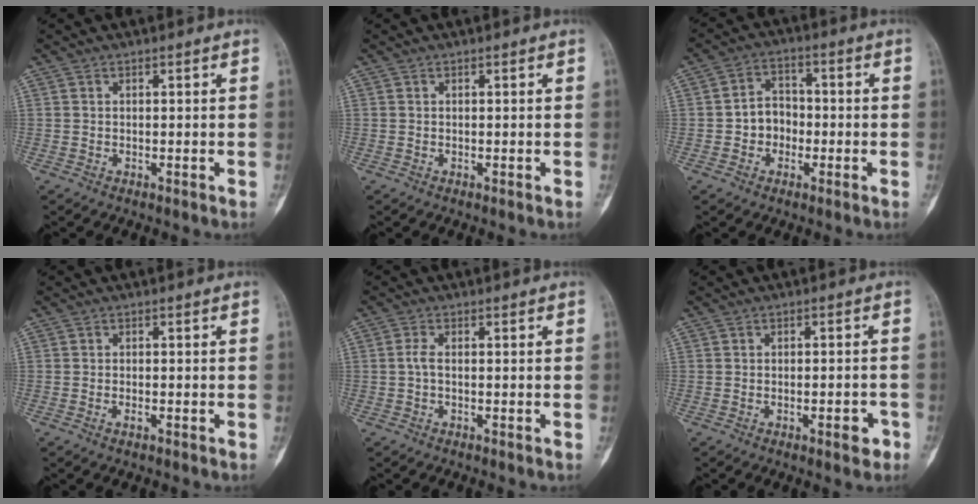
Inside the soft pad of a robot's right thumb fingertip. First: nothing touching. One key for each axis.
{"total": 0.0}
{"total": 6.1, "fx": -1.3, "fy": 5.1, "fz": 3.0, "tx": -0.022, "ty": 0.024, "tz": -0.031}
{"total": 1.0, "fx": -0.5, "fy": 0.4, "fz": 0.7, "tx": -0.014, "ty": 0.004, "tz": -0.011}
{"total": 1.6, "fx": -0.2, "fy": 0.6, "fz": 1.5, "tx": -0.032, "ty": 0.001, "tz": -0.007}
{"total": 3.9, "fx": -1.9, "fy": 1.5, "fz": 3.1, "tx": -0.037, "ty": 0.014, "tz": -0.019}